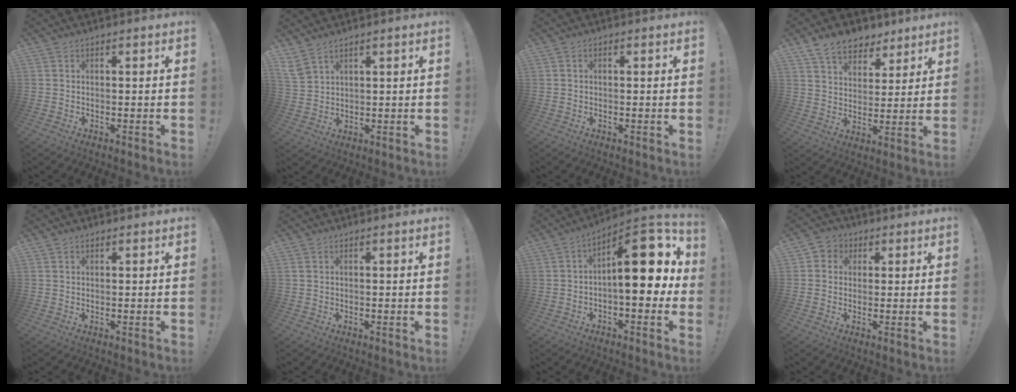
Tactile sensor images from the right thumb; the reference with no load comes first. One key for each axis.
{"total": 5.0, "fx": 4.0, "fy": 2.0, "fz": 2.3, "tx": -0.052, "ty": -0.017, "tz": 0.079}
{"total": 0.6, "fx": -0.1, "fy": 0.5, "fz": 0.3, "tx": -0.006, "ty": 0.003, "tz": -0.002}
{"total": 10.7, "fx": 7.7, "fy": 6.5, "fz": 3.6, "tx": -0.058, "ty": -0.050, "tz": 0.149}
{"total": 0.7, "fx": 0.6, "fy": 0.4, "fz": 0.1, "tx": 0.003, "ty": -0.002, "tz": 0.010}
{"total": 0.6, "fx": 0.3, "fy": 0.5, "fz": 0.2, "tx": -0.009, "ty": 0.003, "tz": 0.007}
{"total": 18.7, "fx": 2.9, "fy": 7.7, "fz": 16.8, "tx": -0.224, "ty": -0.017, "tz": 0.047}
{"total": 4.3, "fx": 0.4, "fy": 4.1, "fz": 1.2, "tx": -0.013, "ty": 0.004, "tz": 0.007}